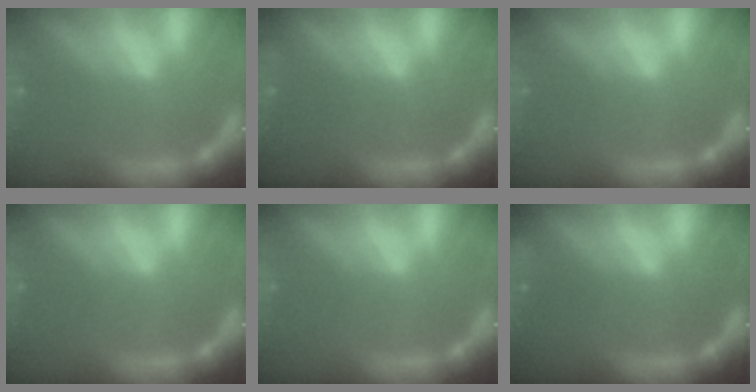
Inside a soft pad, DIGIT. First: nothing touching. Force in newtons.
{"total": 0.9}
{"total": 0.0}
{"total": 0.0}
{"total": 0.0}
{"total": 1.9}